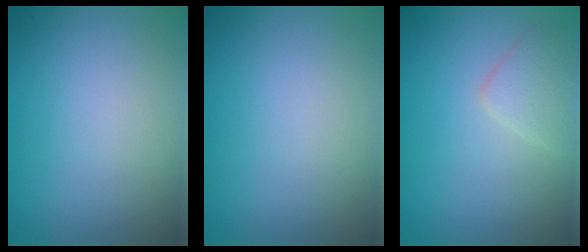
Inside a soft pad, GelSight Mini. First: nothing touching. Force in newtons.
{"total": 0.0}
{"total": 1.9, "press": 1.9, "slide": 0.0}